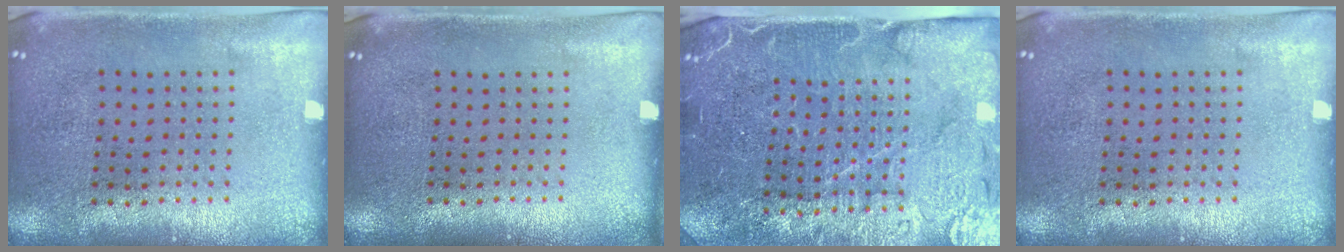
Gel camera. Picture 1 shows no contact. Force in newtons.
{"total": 0.0}
{"total": 4.6, "press": 4.2, "slide": 1.9}
{"total": 0.0}